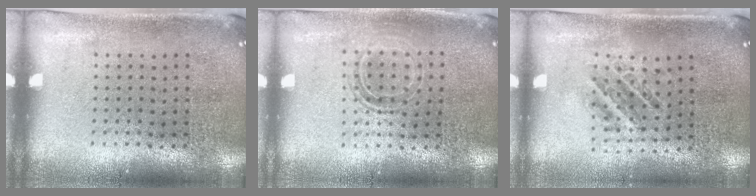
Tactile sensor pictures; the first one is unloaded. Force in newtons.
{"total": 1.4, "press": 1.2, "slide": 0.8}
{"total": 1.0, "press": 1.0, "slide": 0.2}